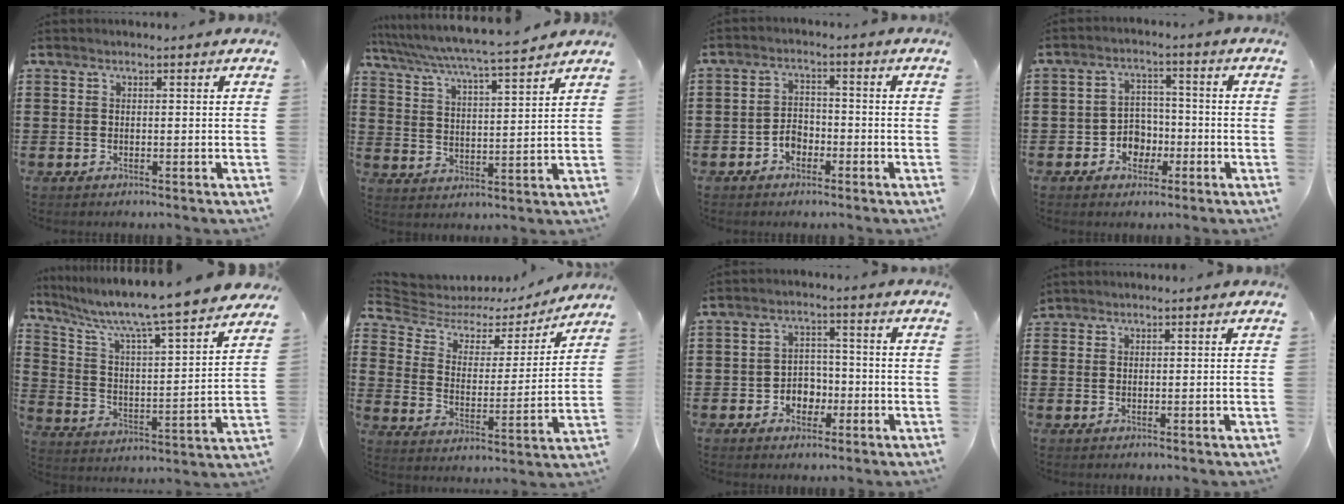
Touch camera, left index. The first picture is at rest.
{"total": 4.8, "force": [4.5, -0.5, 1.7], "torque": [-0.056, -0.035, 0.070]}
{"total": 3.0, "force": [-1.7, 2.0, 1.4], "torque": [-0.030, 0.003, -0.035]}
{"total": 4.7, "force": [-2.0, 3.9, 1.7], "torque": [-0.039, 0.012, -0.040]}
{"total": 7.8, "force": [6.9, -0.2, 3.6], "torque": [-0.101, -0.062, 0.109]}
{"total": 4.9, "force": [3.9, 2.3, 1.8], "torque": [-0.062, -0.023, 0.061]}
{"total": 4.2, "force": [-1.9, 3.2, 1.9], "torque": [-0.034, 0.004, -0.042]}
{"total": 1.0, "force": [0.9, 0.4, 0.1], "torque": [-0.005, 0.002, 0.018]}